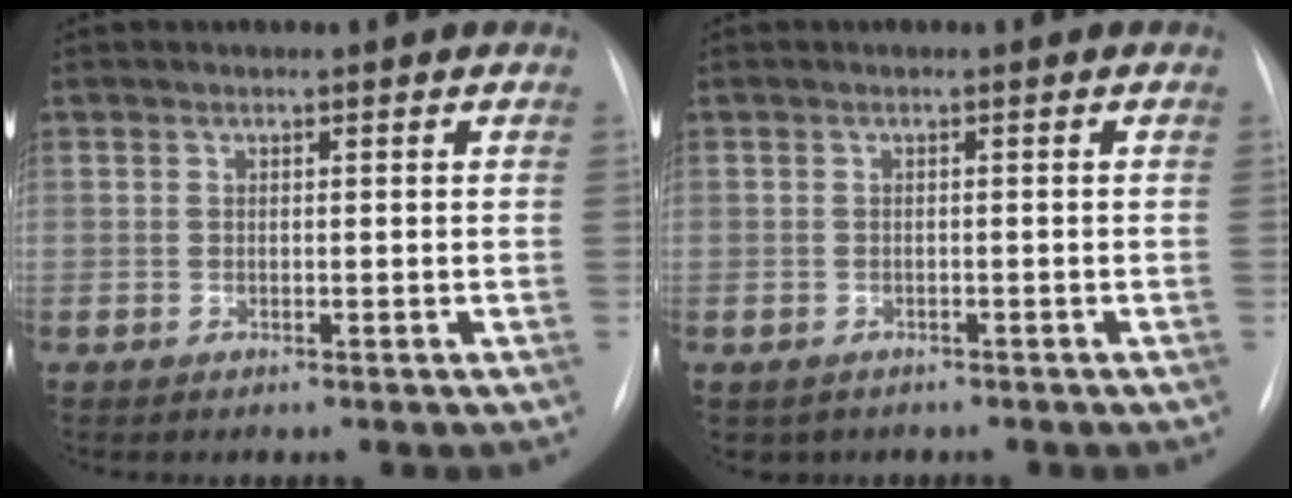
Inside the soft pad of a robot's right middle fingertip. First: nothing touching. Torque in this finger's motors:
{"motor_torque": [0.16, -0.38, 0.01, 0.02]}